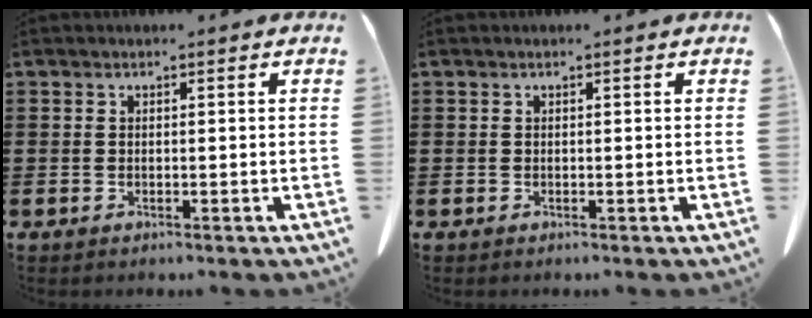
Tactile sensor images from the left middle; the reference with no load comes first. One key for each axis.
{"total": 0.0}